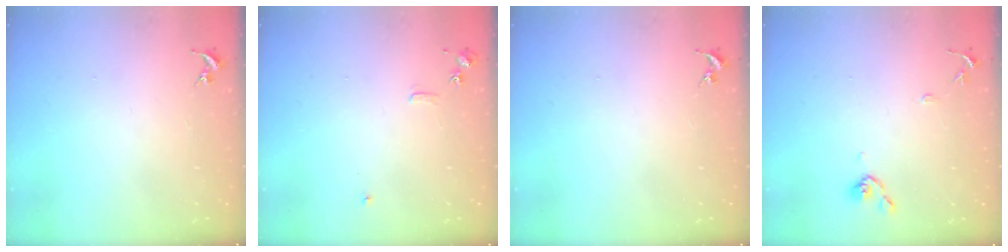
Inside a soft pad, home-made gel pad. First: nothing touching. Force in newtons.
{"total": 5.9, "press": 5.9, "slide": 0.7}
{"total": 0.0}
{"total": 8.6, "press": 8.6, "slide": 0.7}